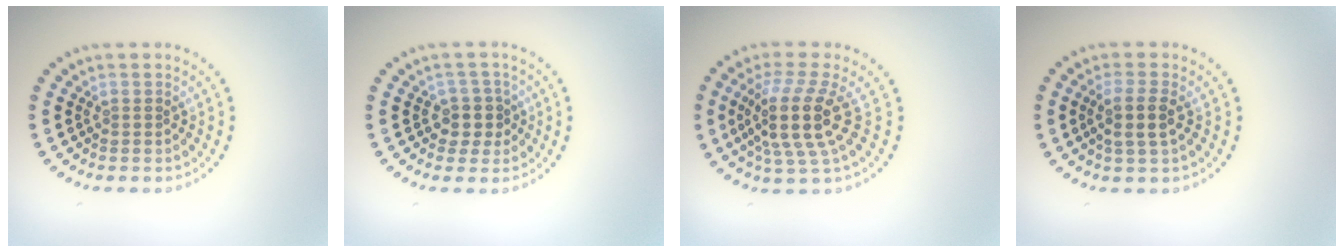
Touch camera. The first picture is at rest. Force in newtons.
{"total": 2.4, "press": 2.0, "slide": 1.3}
{"total": 4.9, "press": 3.8, "slide": 3.2}
{"total": 2.6, "press": 2.3, "slide": 1.3}